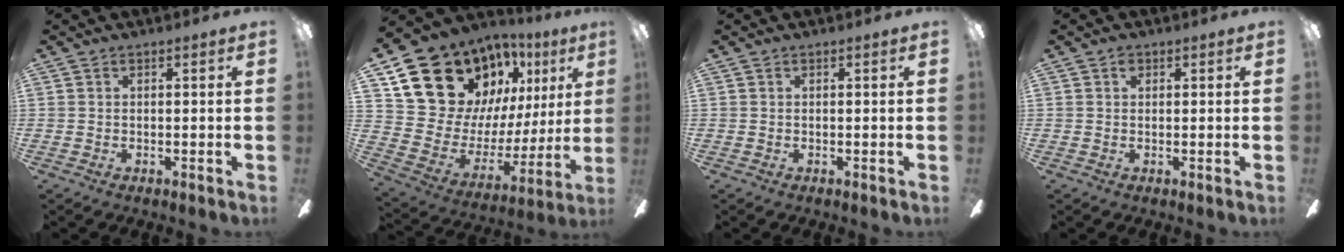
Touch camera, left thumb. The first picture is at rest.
{"total": 21.0, "force": [14.8, 12.9, 7.4], "torque": [-0.137, -0.101, 0.299]}
{"total": 0.0}
{"total": 1.2, "force": [0.5, 0.8, 0.7], "torque": [-0.008, 0.000, 0.007]}